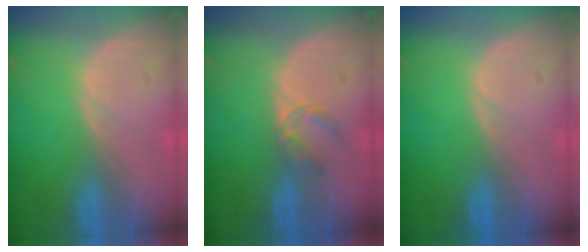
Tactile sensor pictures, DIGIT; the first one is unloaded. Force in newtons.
{"total": 2.9, "press": 2.7, "slide": 1.0}
{"total": 0.0}